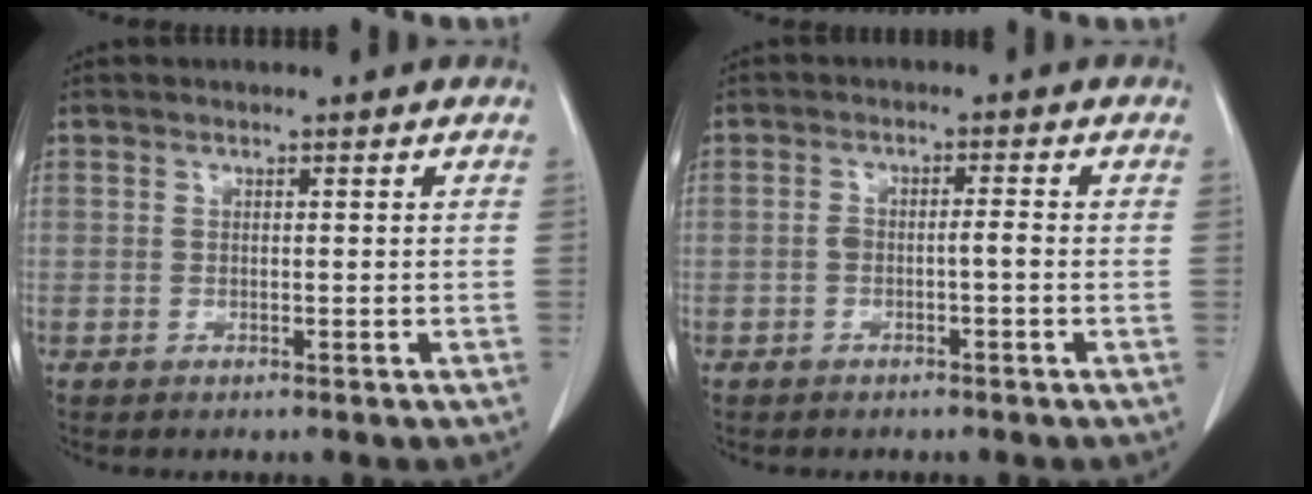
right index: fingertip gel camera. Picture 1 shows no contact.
{"total": 2.3, "force": [-0.7, 0.5, 2.1], "torque": [-0.038, 0.007, -0.012]}